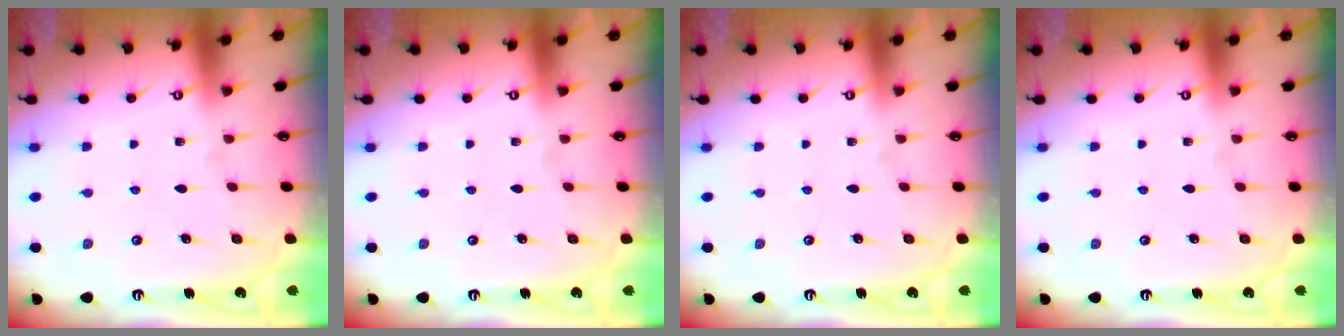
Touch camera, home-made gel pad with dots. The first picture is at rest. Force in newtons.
{"total": 0.0}
{"total": 0.0}
{"total": 0.0}